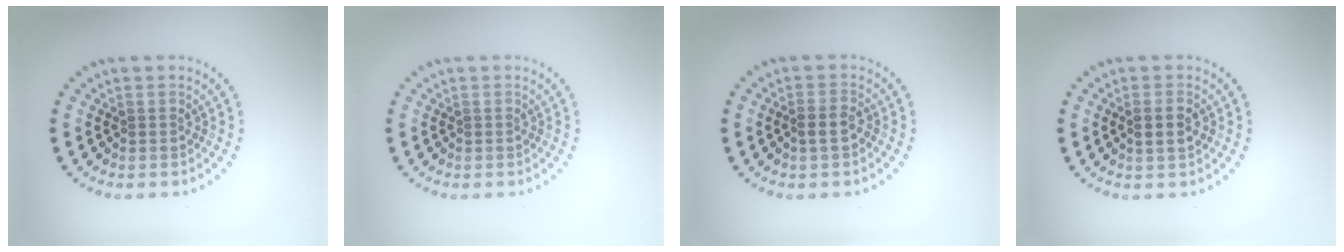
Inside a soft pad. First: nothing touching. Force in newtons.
{"total": 0.0}
{"total": 1.3, "press": 1.2, "slide": 0.5}
{"total": 2.0, "press": 1.9, "slide": 0.5}